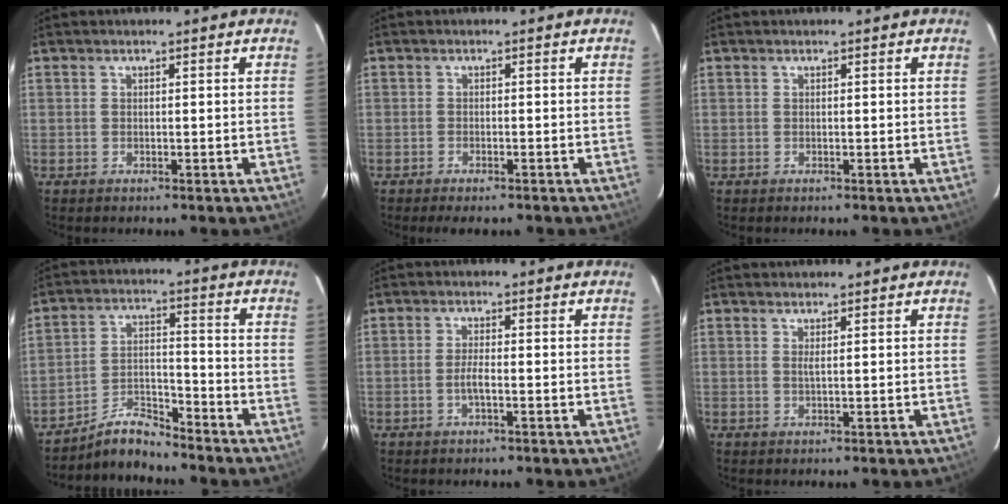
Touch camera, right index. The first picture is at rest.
{"total": 2.9, "force": [-2.4, 0.8, 1.5], "torque": [-0.037, -0.011, -0.042]}
{"total": 0.0}
{"total": 6.5, "force": [-6.5, 0.8, 0.6], "torque": [-0.018, 0.031, -0.125]}
{"total": 2.3, "force": [-0.9, 0.3, 2.1], "torque": [-0.043, 0.000, -0.017]}
{"total": 0.7, "force": [0.4, -0.1, 0.6], "torque": [-0.014, -0.001, 0.007]}